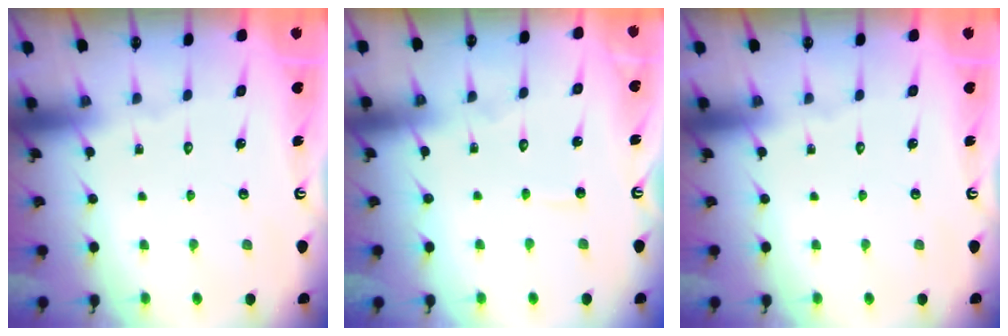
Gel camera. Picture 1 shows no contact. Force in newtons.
{"total": 4.7, "press": 4.7, "slide": 0.5}
{"total": 0.0}